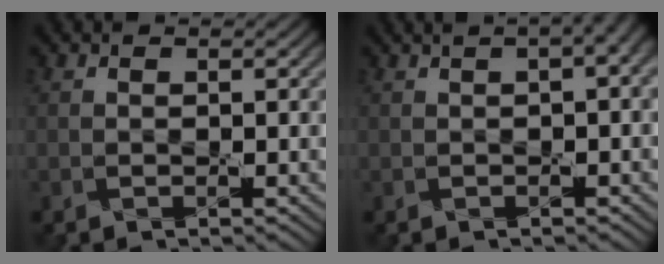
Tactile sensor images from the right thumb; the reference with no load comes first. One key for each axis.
{"total": 7.3, "fx": 2.6, "fy": 3.1, "fz": 6.0, "tx": -0.059, "ty": 0.029, "tz": 0.020}